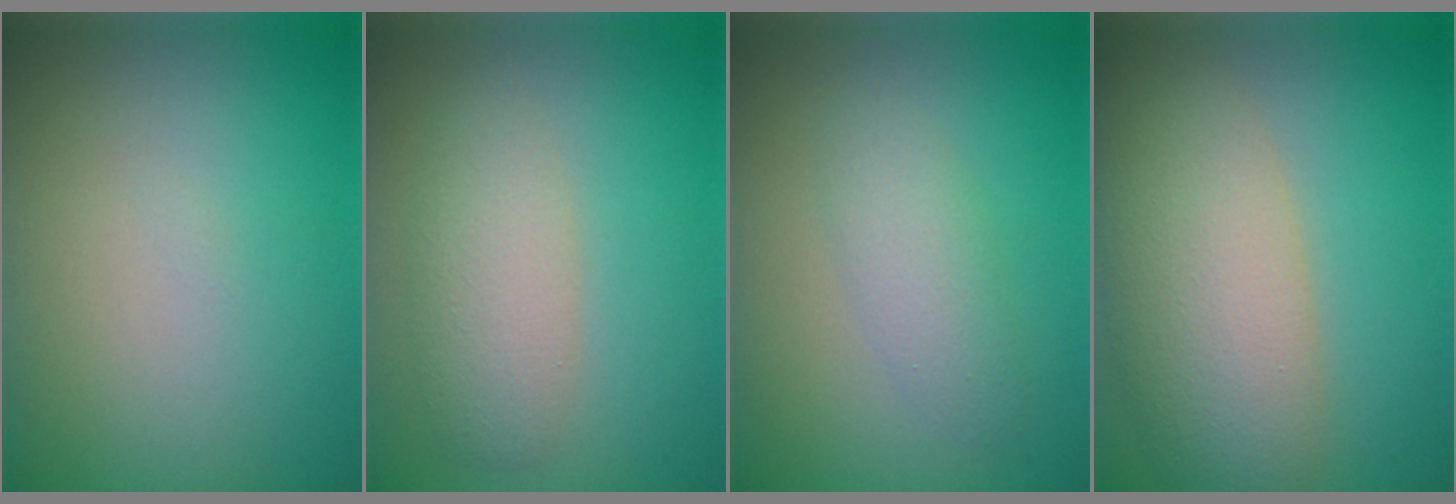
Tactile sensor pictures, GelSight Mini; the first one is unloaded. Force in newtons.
{"total": 3.4, "press": 3.4, "slide": 0.0}
{"total": 2.3, "press": 2.3, "slide": 0.1}
{"total": 7.6, "press": 7.6, "slide": 0.4}